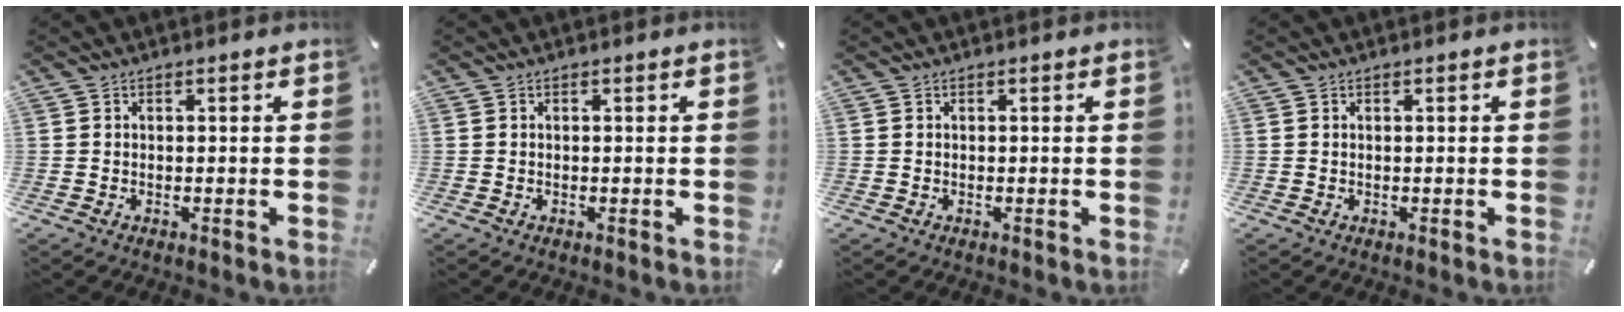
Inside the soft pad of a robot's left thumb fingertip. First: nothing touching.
{"total": 0.0}
{"total": 0.0}
{"total": 0.0}